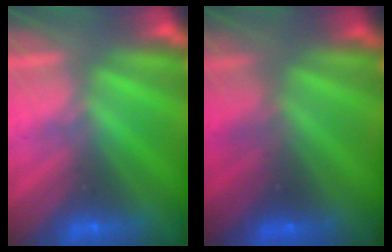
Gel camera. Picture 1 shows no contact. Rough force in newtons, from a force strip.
{"total": 2.6}